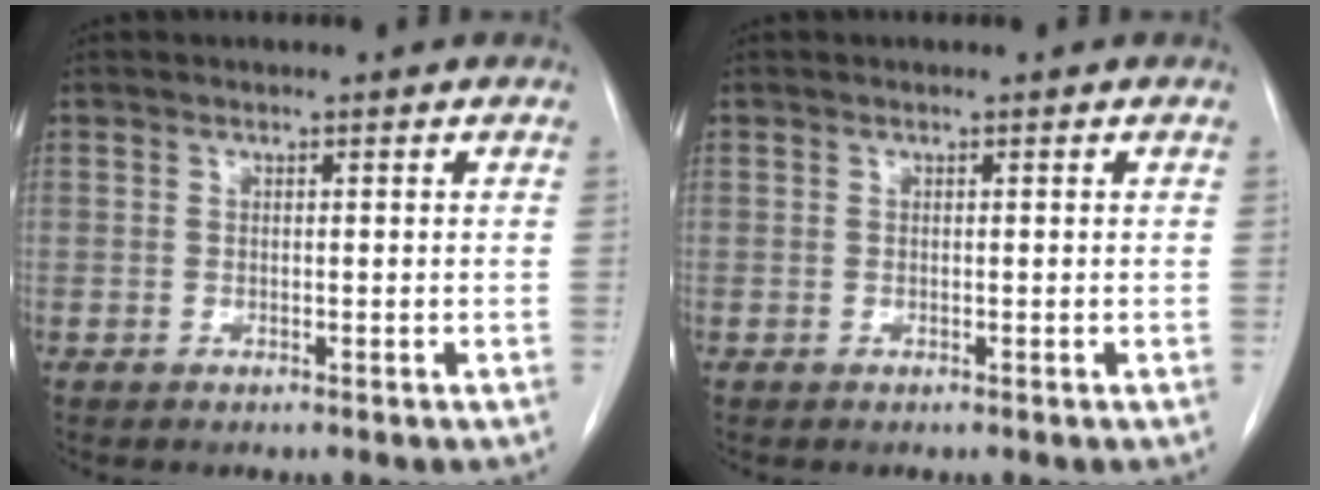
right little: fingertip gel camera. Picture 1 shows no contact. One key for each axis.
{"total": 0.0}